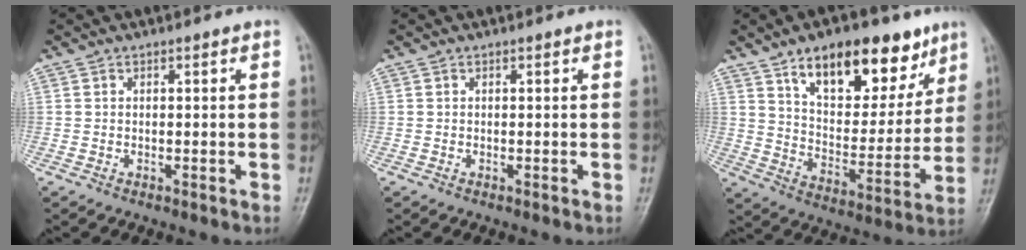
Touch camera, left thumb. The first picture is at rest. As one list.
[{"total": 0.0}, {"total": 20.0, "force": [12.0, 9.9, 12.5], "torque": [-0.130, -0.052, 0.194]}]